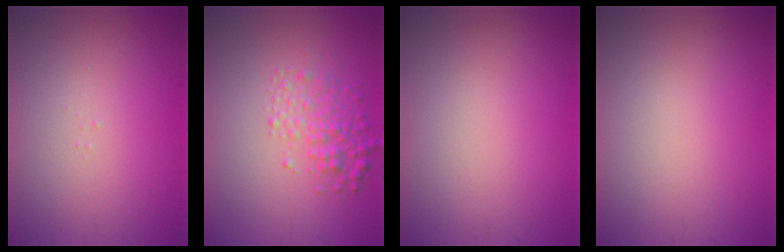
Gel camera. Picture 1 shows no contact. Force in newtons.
{"total": 2.8, "press": 2.8, "slide": 0.1}
{"total": 0.0}
{"total": 0.0}